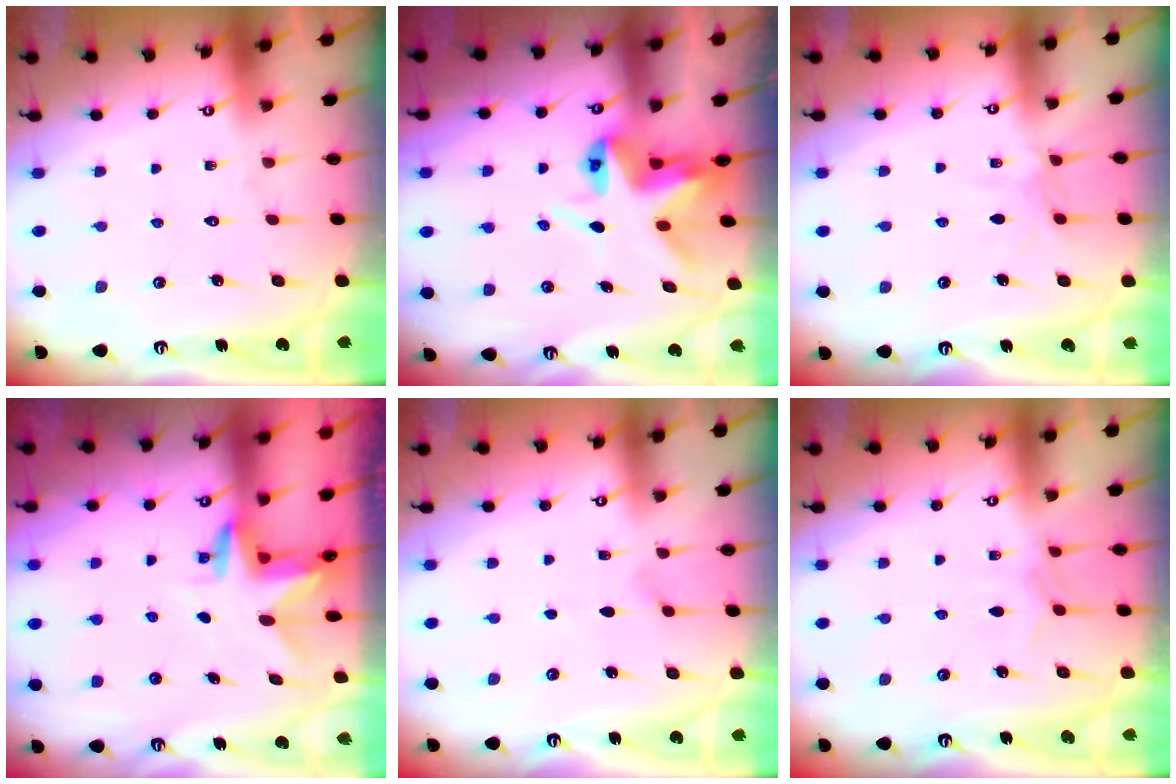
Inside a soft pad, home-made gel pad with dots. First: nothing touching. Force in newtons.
{"total": 6.9, "press": 6.8, "slide": 0.6}
{"total": 4.2, "press": 4.2, "slide": 0.2}
{"total": 3.0, "press": 3.0, "slide": 0.2}
{"total": 3.0, "press": 2.5, "slide": 1.7}
{"total": 4.1, "press": 4.1, "slide": 0.6}